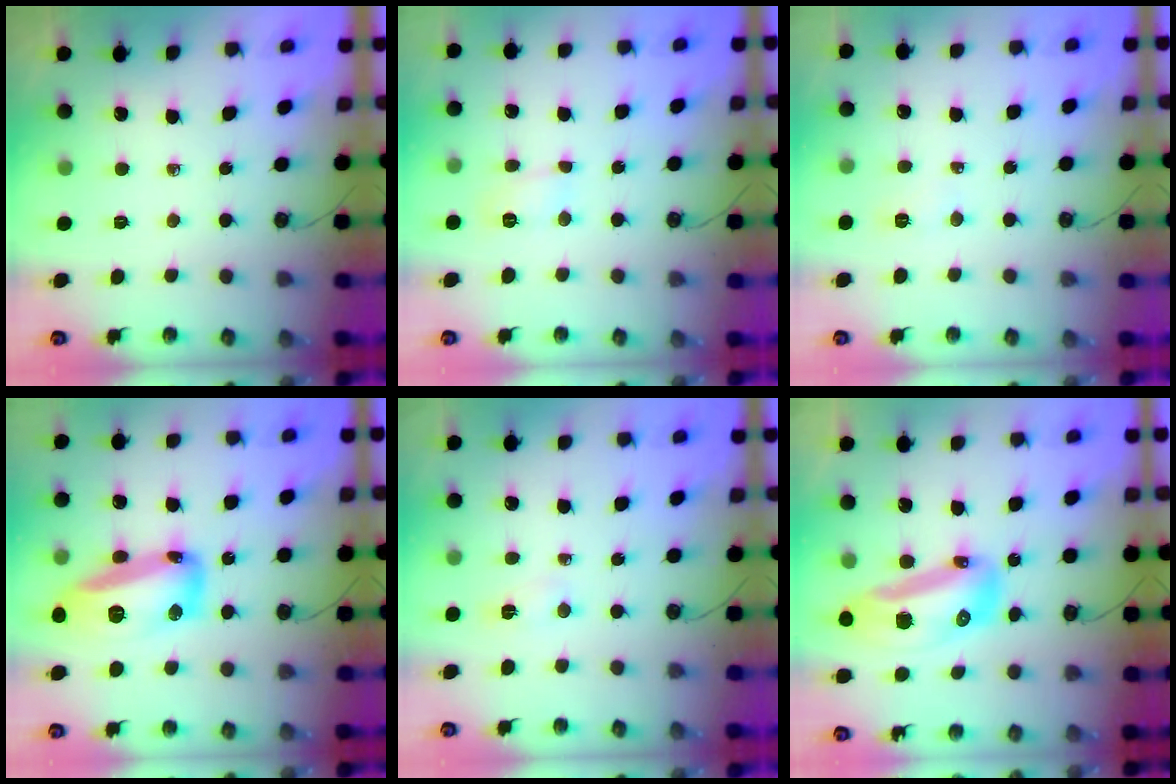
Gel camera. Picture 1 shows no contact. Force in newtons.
{"total": 4.1, "press": 4.1, "slide": 0.4}
{"total": 4.9, "press": 4.8, "slide": 1.0}
{"total": 17.7, "press": 17.6, "slide": 1.4}
{"total": 2.9, "press": 2.9, "slide": 0.4}
{"total": 14.8, "press": 14.7, "slide": 1.8}